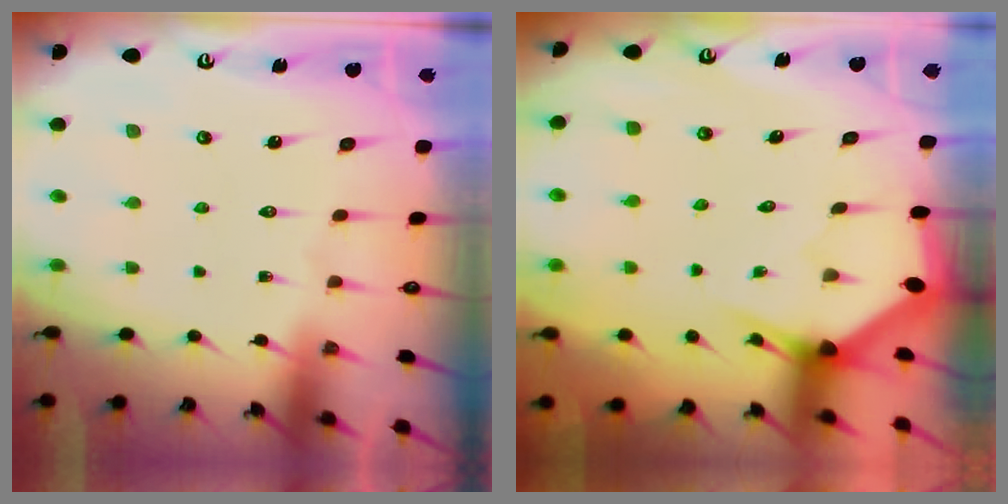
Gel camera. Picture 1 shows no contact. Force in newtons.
{"total": 3.0, "press": 3.0, "slide": 0.1}